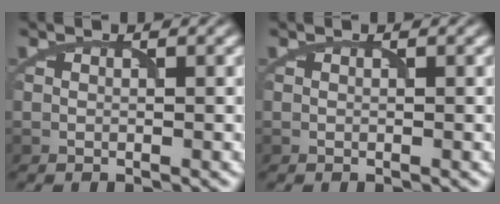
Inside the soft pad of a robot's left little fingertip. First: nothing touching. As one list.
[{"total": 0.0}]